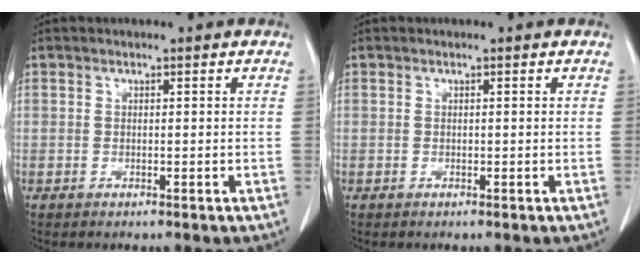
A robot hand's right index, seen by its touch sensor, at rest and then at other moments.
{"total": 0.0}